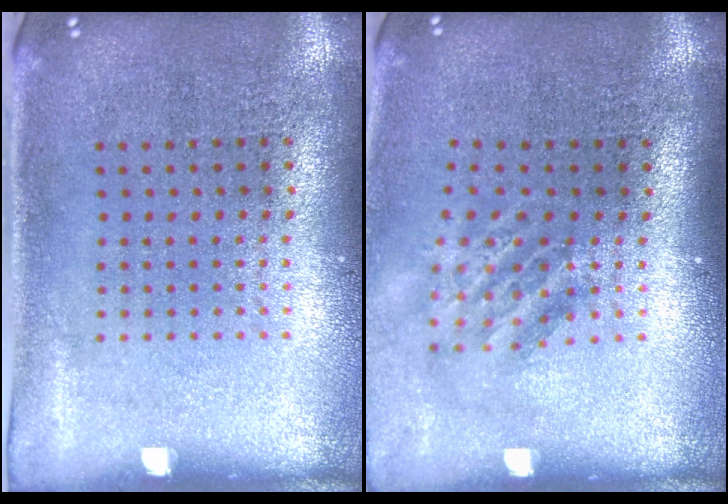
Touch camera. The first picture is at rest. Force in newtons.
{"total": 1.7, "press": 1.2, "slide": 1.2}